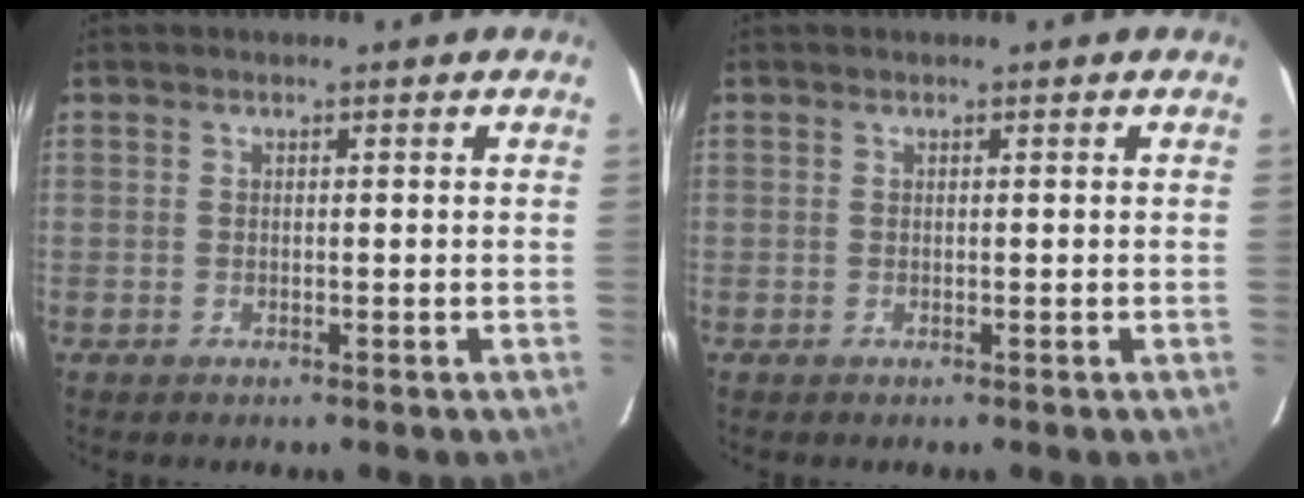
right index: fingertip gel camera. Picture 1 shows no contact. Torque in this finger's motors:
{"motor_torque": [0.00, 0.00, 0.00, 0.00]}